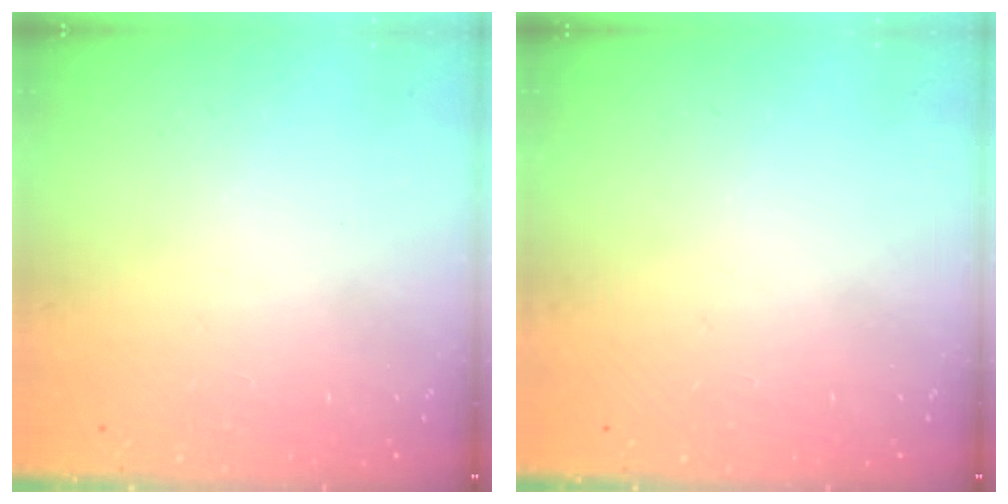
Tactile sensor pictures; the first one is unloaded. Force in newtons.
{"total": 0.0}